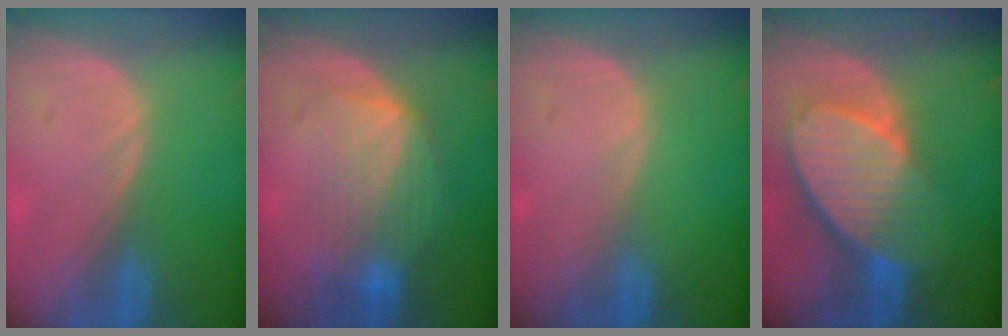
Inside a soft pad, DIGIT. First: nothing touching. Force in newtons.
{"total": 7.9, "press": 7.5, "slide": 2.3}
{"total": 0.0}
{"total": 10.3, "press": 9.0, "slide": 5.0}